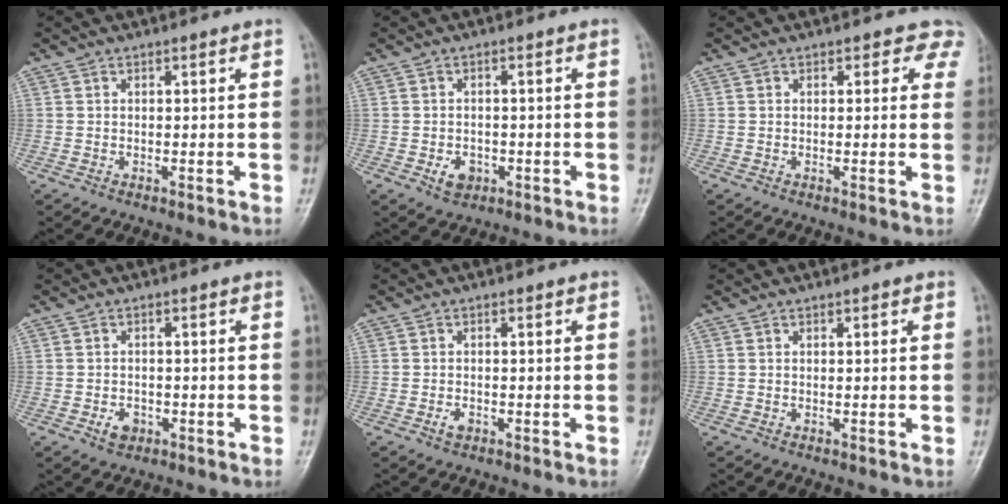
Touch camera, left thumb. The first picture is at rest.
{"total": 3.3, "force": [-1.3, 2.5, 1.6], "torque": [-0.016, 0.003, -0.014]}
{"total": 3.6, "force": [2.5, 2.4, 1.0], "torque": [0.027, -0.008, 0.008]}
{"total": 2.6, "force": [-1.2, 2.0, 1.2], "torque": [-0.012, 0.003, -0.015]}
{"total": 1.4, "force": [-0.8, 0.9, 0.7], "torque": [-0.014, 0.001, -0.014]}
{"total": 0.5, "force": [0.2, 0.3, 0.4], "torque": [-0.003, 0.001, 0.001]}